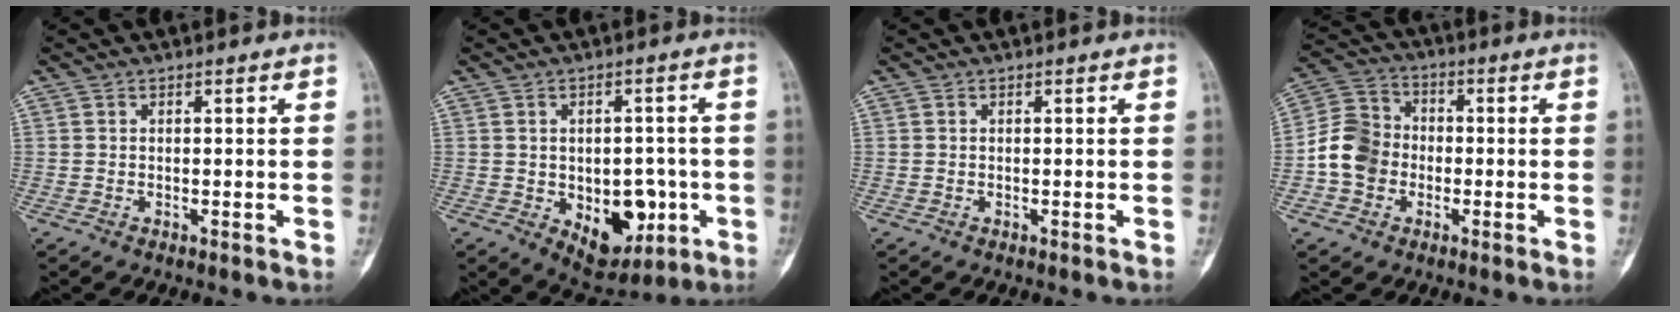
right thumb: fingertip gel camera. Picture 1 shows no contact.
{"total": 11.8, "force": [-2.9, 7.4, 8.7], "torque": [-0.075, 0.010, -0.024]}
{"total": 0.0}
{"total": 9.8, "force": [-1.8, 8.5, 4.6], "torque": [-0.070, 0.031, -0.046]}